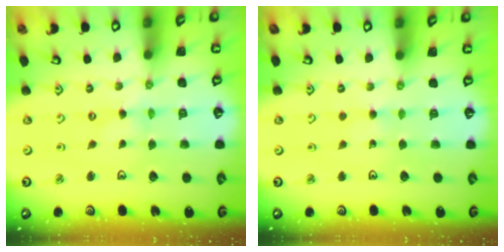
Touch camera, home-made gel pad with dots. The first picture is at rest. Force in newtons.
{"total": 3.7, "press": 3.7, "slide": 0.4}